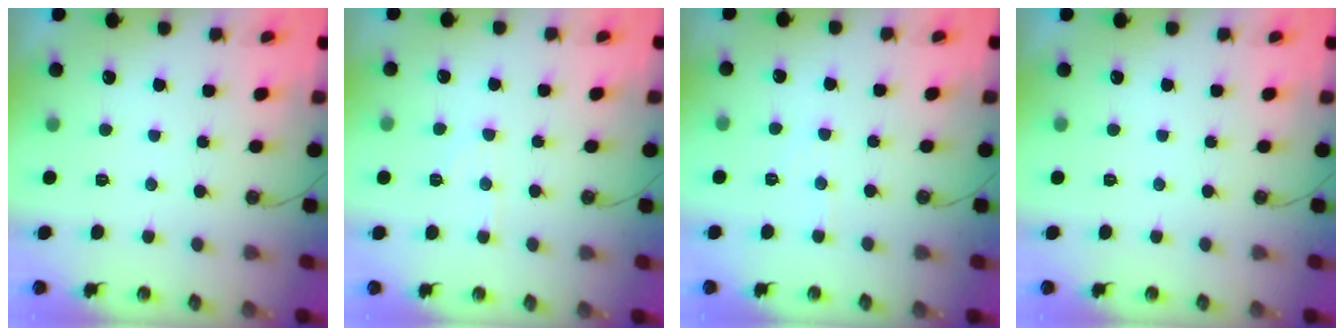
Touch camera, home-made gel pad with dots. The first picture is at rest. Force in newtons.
{"total": 6.6, "press": 6.5, "slide": 0.6}
{"total": 4.7, "press": 4.7, "slide": 0.5}
{"total": 0.0}